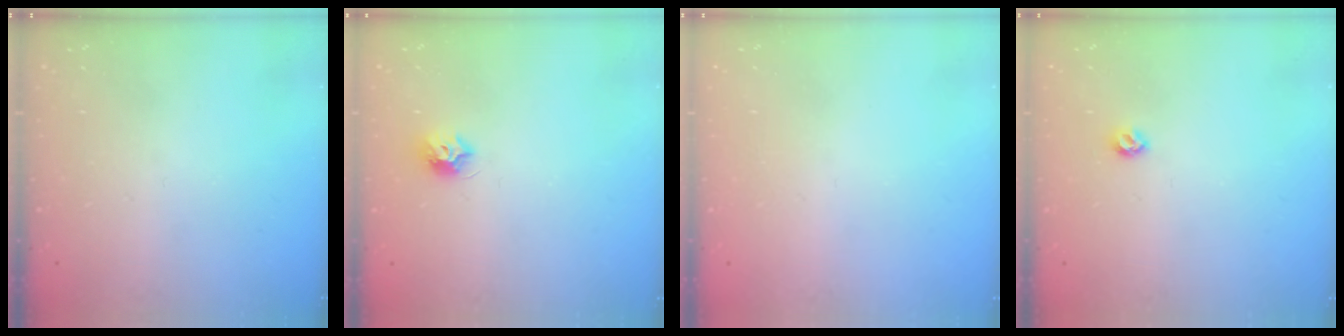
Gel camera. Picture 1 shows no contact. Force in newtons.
{"total": 7.1, "press": 7.1, "slide": 0.5}
{"total": 0.7, "press": 0.7, "slide": 0.3}
{"total": 5.3, "press": 5.3, "slide": 0.7}